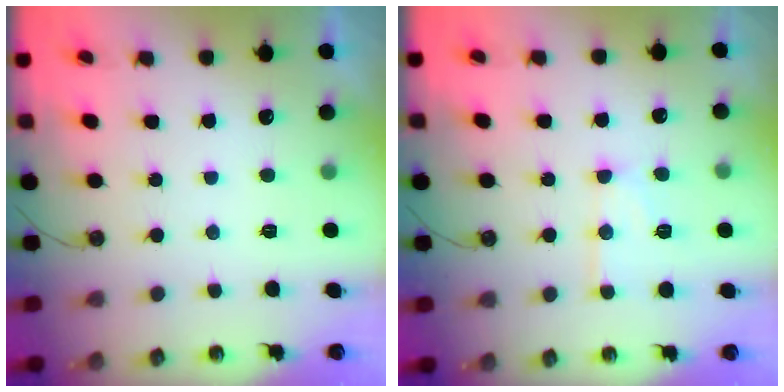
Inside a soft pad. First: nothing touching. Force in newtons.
{"total": 12.2, "press": 12.1, "slide": 1.1}